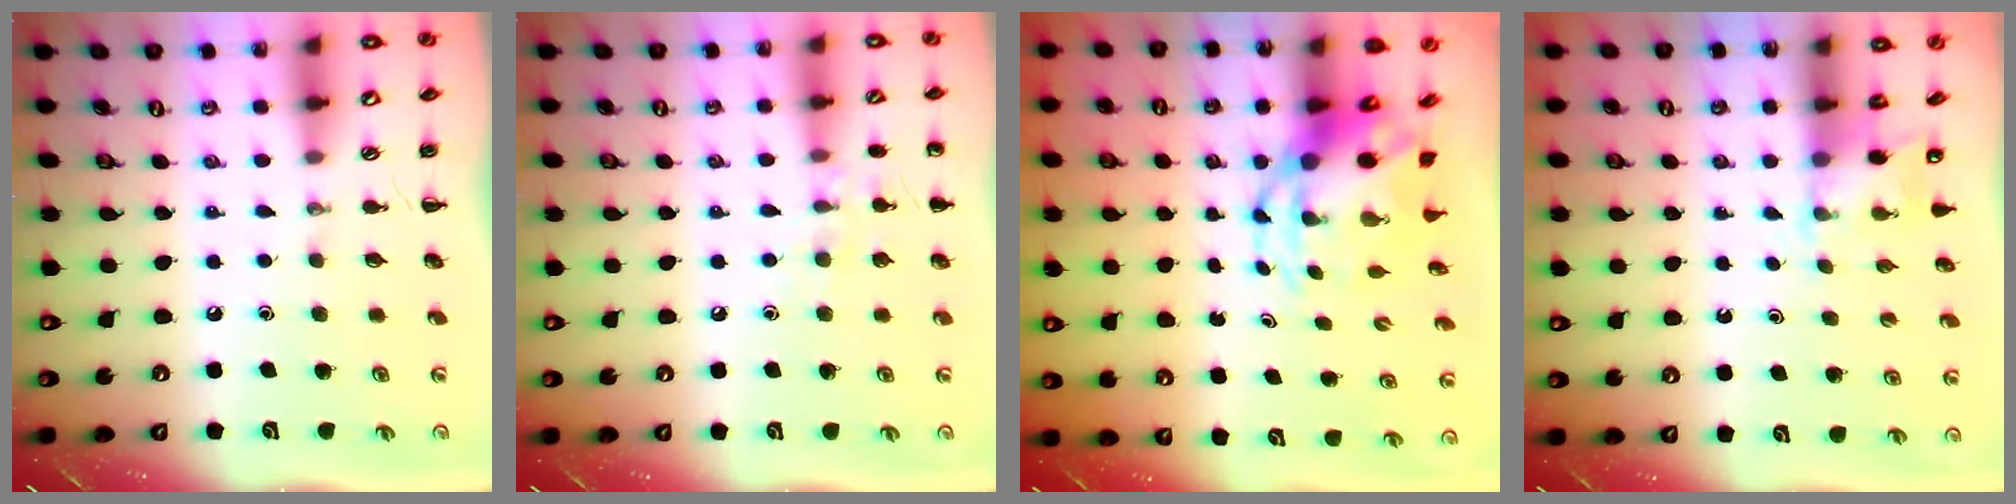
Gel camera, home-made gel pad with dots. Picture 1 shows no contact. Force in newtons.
{"total": 7.3, "press": 7.0, "slide": 2.1}
{"total": 6.0, "press": 5.8, "slide": 1.6}
{"total": 4.3, "press": 4.2, "slide": 0.8}